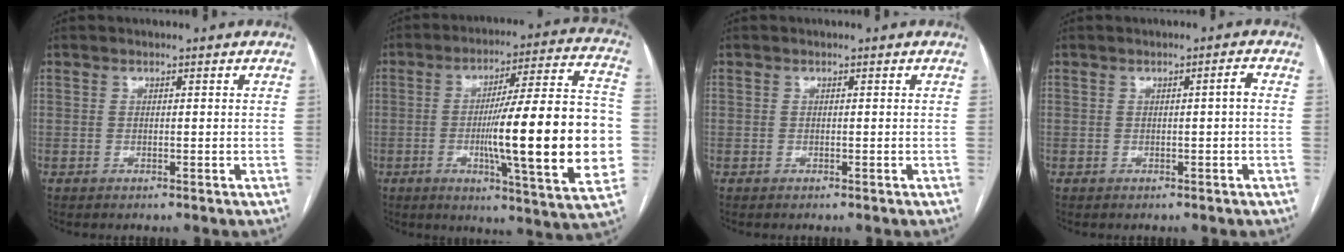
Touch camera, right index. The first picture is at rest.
{"total": 24.3, "force": [-3.2, 1.7, 24.0], "torque": [-0.304, 0.008, -0.049]}
{"total": 0.0}
{"total": 1.2, "force": [-0.1, 0.0, 1.2], "torque": [-0.017, 0.003, 0.000]}